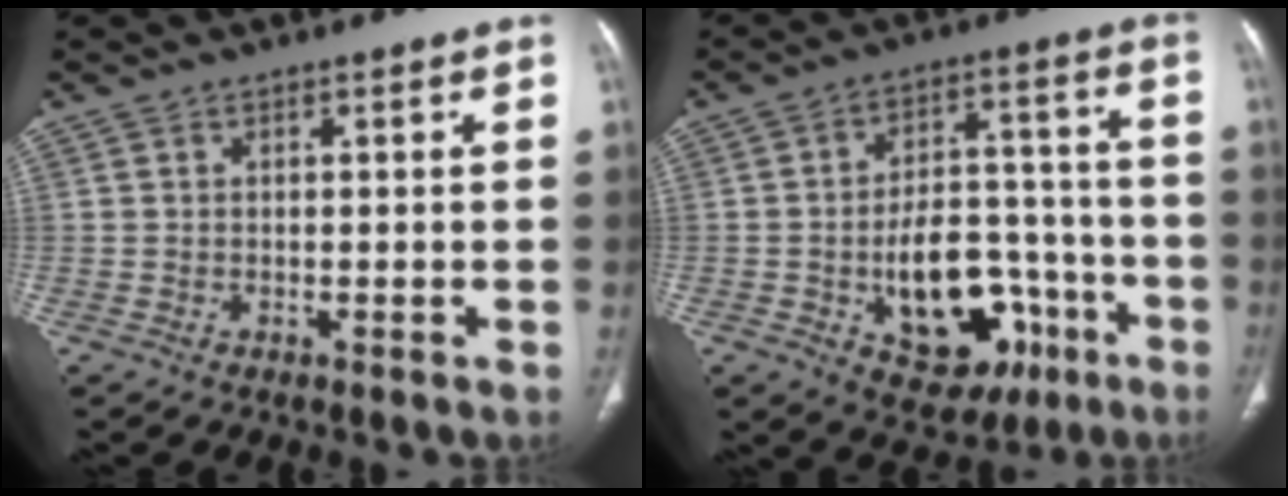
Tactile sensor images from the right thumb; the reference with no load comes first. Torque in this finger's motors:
{"motor_torque": [3.69, 1.31, 1.41, -0.50, 0.43]}